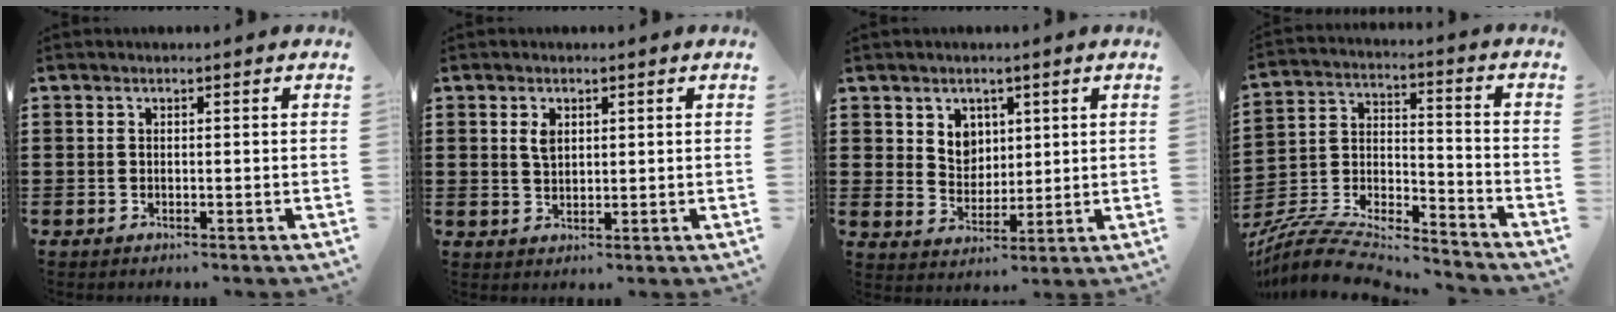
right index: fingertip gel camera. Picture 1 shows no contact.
{"total": 2.2, "force": [0.9, 1.2, 1.6], "torque": [-0.036, 0.004, 0.017]}
{"total": 4.4, "force": [2.5, 3.6, 0.7], "torque": [-0.025, 0.005, 0.044]}
{"total": 7.5, "force": [-7.0, 1.5, 2.3], "torque": [-0.060, -0.004, -0.142]}